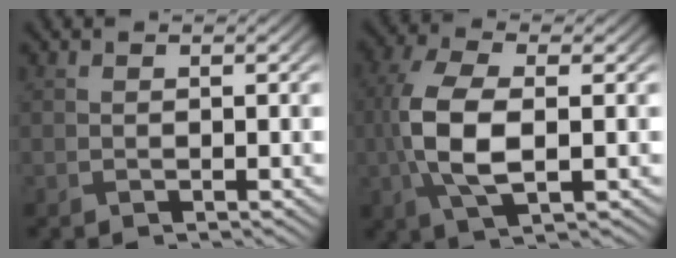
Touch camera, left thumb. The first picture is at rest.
{"total": 8.9, "force": [-0.7, 4.0, 7.9], "torque": [-0.192, 0.002, -0.013]}